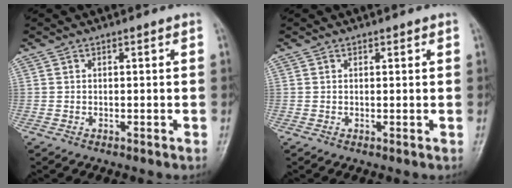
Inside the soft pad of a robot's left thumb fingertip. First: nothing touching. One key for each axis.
{"total": 0.7, "fx": 0.5, "fy": 0.5, "fz": 0.2, "tx": 0.007, "ty": -0.002, "tz": 0.003}